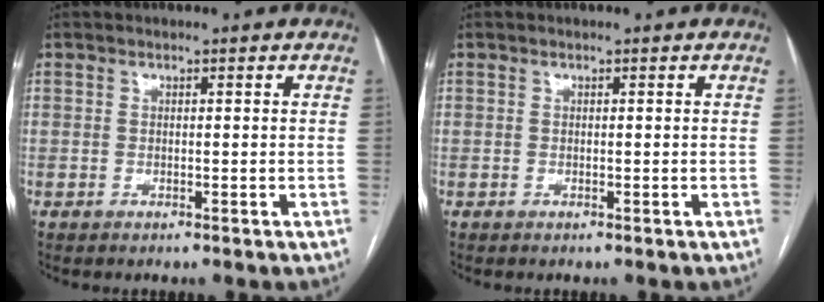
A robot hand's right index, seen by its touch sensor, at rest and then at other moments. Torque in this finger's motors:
{"motor_torque": [0.00, 0.00, 0.00, 0.00]}